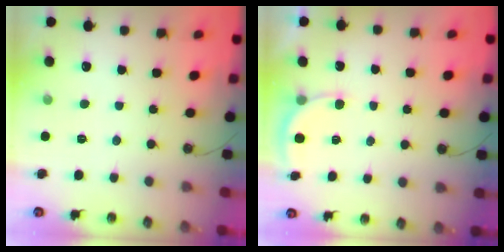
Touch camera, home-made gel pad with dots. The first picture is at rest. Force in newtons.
{"total": 4.3, "press": 4.3, "slide": 0.4}